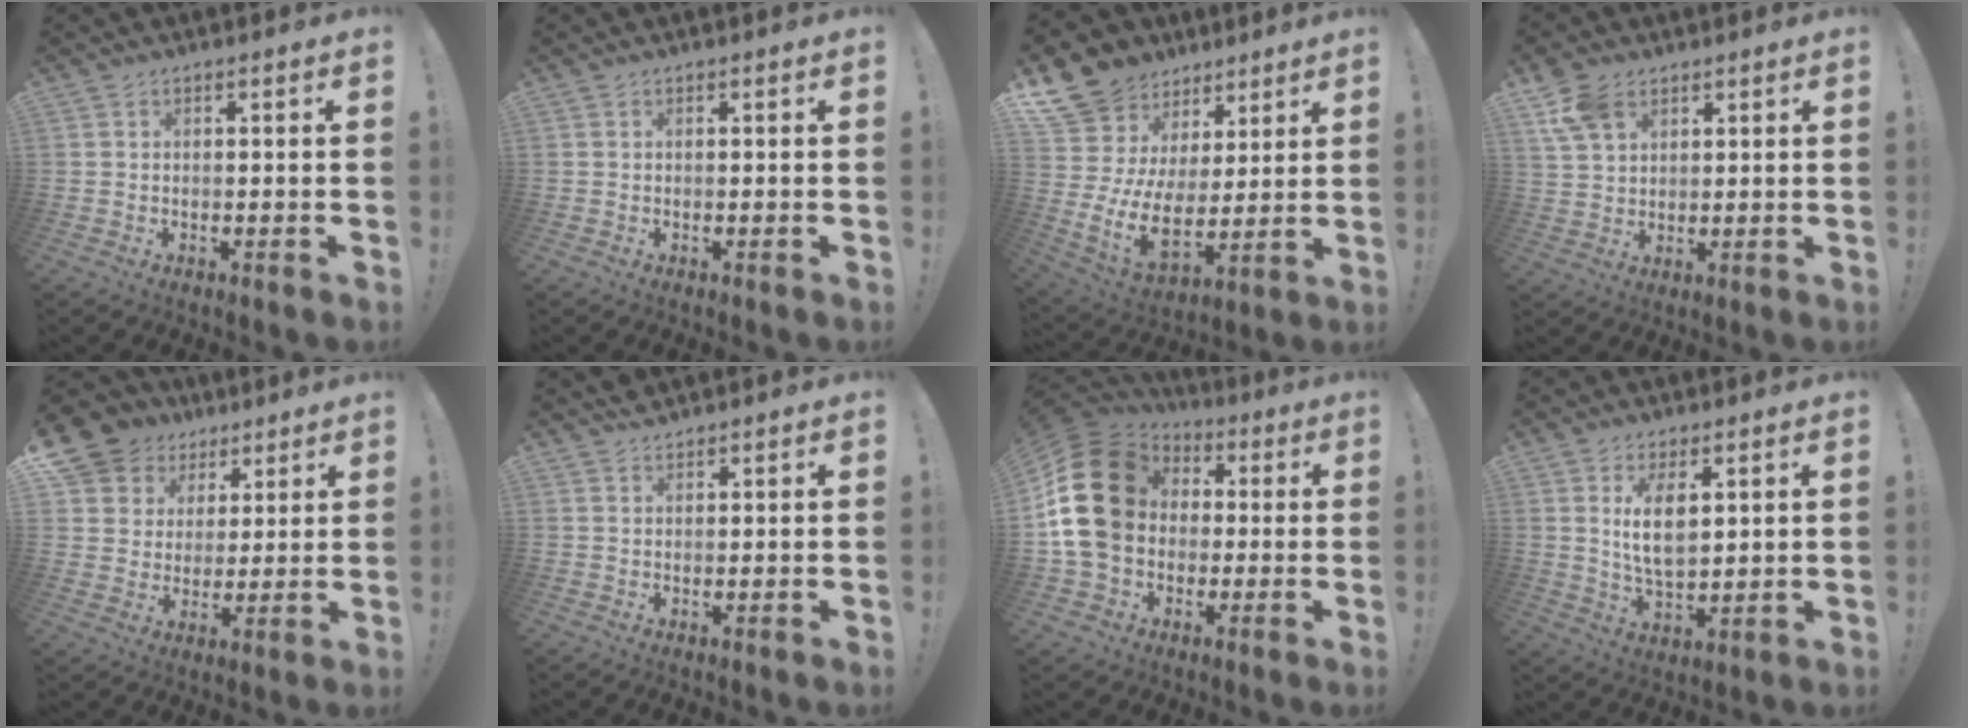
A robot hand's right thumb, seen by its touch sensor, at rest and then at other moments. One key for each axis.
{"total": 0.0}
{"total": 14.5, "fx": 4.0, "fy": 11.4, "fz": 8.0, "tx": -0.161, "ty": -0.051, "tz": 0.092}
{"total": 8.9, "fx": 4.9, "fy": 5.8, "fz": 4.6, "tx": -0.086, "ty": -0.014, "tz": 0.097}
{"total": 11.4, "fx": 6.5, "fy": 8.9, "fz": 3.0, "tx": -0.044, "ty": -0.048, "tz": 0.133}
{"total": 2.0, "fx": 1.9, "fy": 0.7, "fz": 0.2, "tx": -0.003, "ty": -0.011, "tz": 0.037}
{"total": 22.2, "fx": 2.4, "fy": 17.2, "fz": 13.9, "tx": -0.249, "ty": 0.007, "tz": 0.057}
{"total": 8.8, "fx": 3.1, "fy": 4.3, "fz": 7.1, "tx": -0.139, "ty": -0.014, "tz": 0.050}